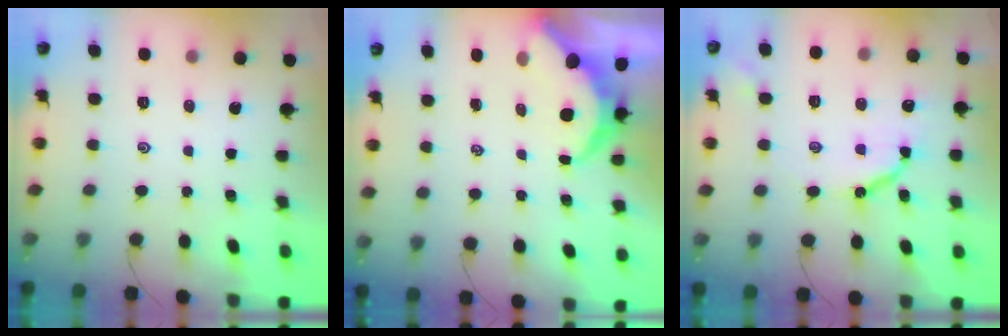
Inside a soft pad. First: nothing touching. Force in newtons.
{"total": 7.4, "press": 7.3, "slide": 1.1}
{"total": 10.4, "press": 10.4, "slide": 0.8}